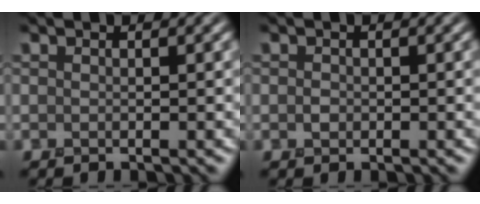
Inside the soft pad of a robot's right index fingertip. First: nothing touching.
{"total": 0.6, "force": [0.0, 0.6, 0.2], "torque": [-0.004, 0.000, -0.005]}